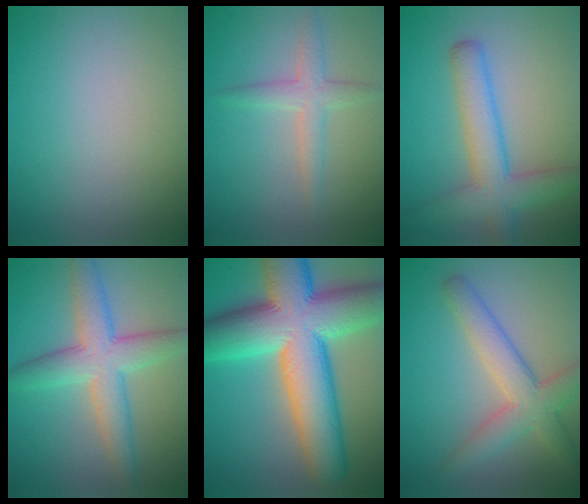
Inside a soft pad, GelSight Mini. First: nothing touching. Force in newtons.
{"total": 2.5, "press": 2.5, "slide": 0.1}
{"total": 5.3, "press": 5.3, "slide": 0.3}
{"total": 5.9, "press": 5.9, "slide": 0.3}
{"total": 15.8, "press": 15.8, "slide": 0.6}
{"total": 5.1, "press": 5.0, "slide": 0.3}